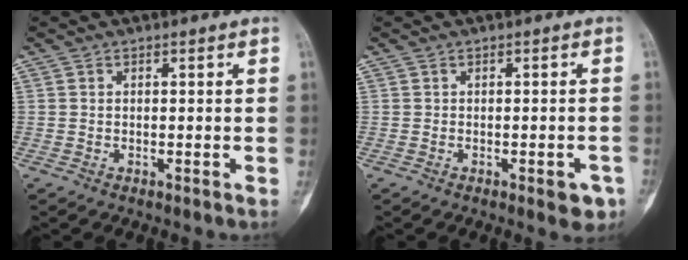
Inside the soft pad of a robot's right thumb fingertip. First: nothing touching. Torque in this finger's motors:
{"motor_torque": [0.76, 0.63, 0.46, -0.40, 0.19]}